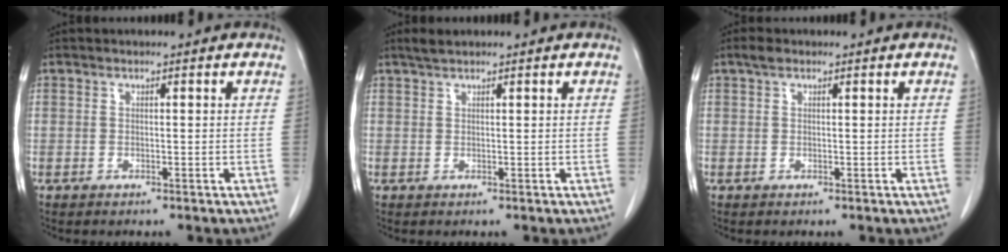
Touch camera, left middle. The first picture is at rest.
{"total": 1.5, "force": [1.4, 0.2, 0.7], "torque": [-0.019, 0.008, 0.029]}
{"total": 1.2, "force": [0.9, 0.6, 0.7], "torque": [-0.016, 0.012, 0.015]}